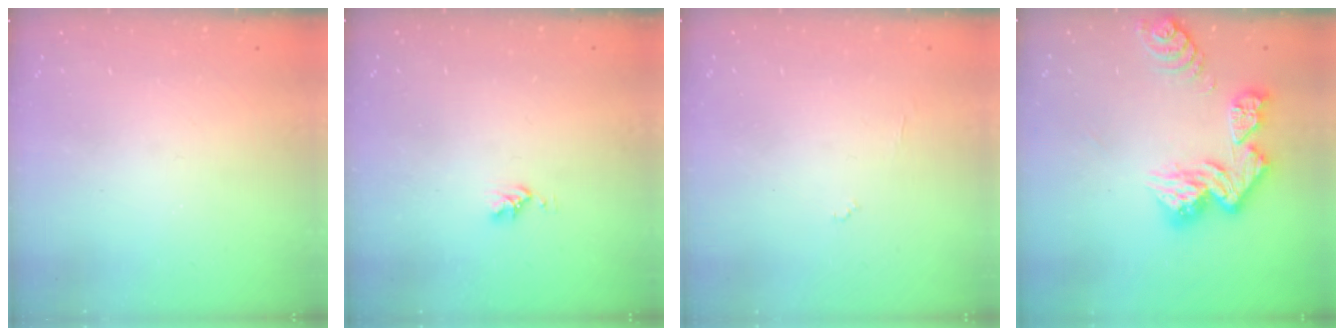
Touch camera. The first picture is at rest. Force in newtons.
{"total": 3.0, "press": 3.0, "slide": 0.4}
{"total": 3.9, "press": 3.9, "slide": 0.3}
{"total": 13.6, "press": 13.5, "slide": 1.6}